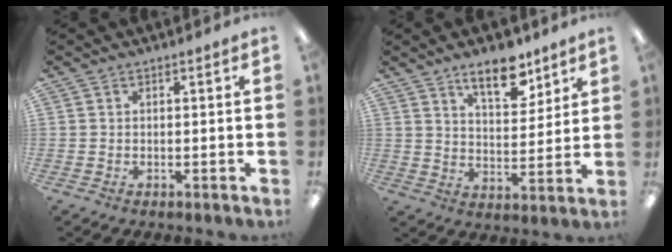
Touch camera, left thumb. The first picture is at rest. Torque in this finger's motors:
{"motor_torque": [0.38, 0.02, 0.89, -0.49, 0.20]}